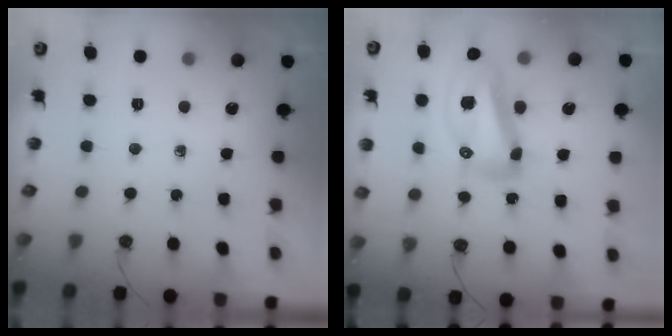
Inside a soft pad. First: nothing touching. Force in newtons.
{"total": 15.6, "press": 15.5, "slide": 1.8}